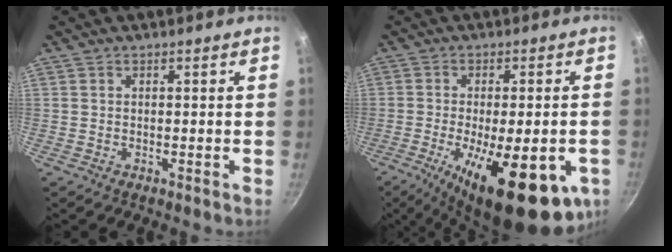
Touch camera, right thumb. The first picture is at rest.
{"total": 21.9, "force": [-7.9, 7.8, 18.9], "torque": [-0.254, -0.011, -0.105]}